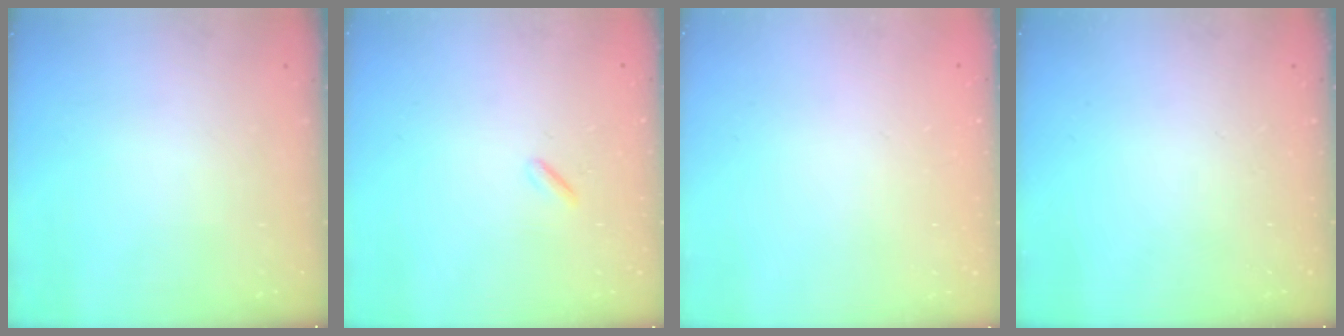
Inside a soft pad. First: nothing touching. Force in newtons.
{"total": 0.8, "press": 0.7, "slide": 0.4}
{"total": 2.0, "press": 2.0, "slide": 0.1}
{"total": 0.0}